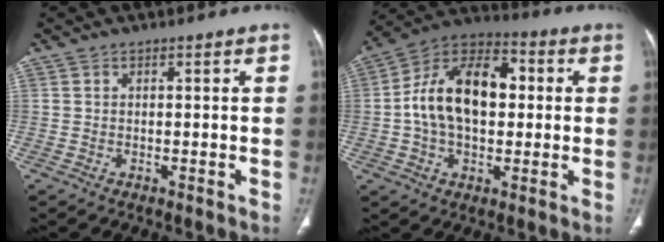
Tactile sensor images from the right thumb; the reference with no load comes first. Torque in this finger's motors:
{"motor_torque": [2.28, 2.58, 1.06, -0.68, 0.17]}